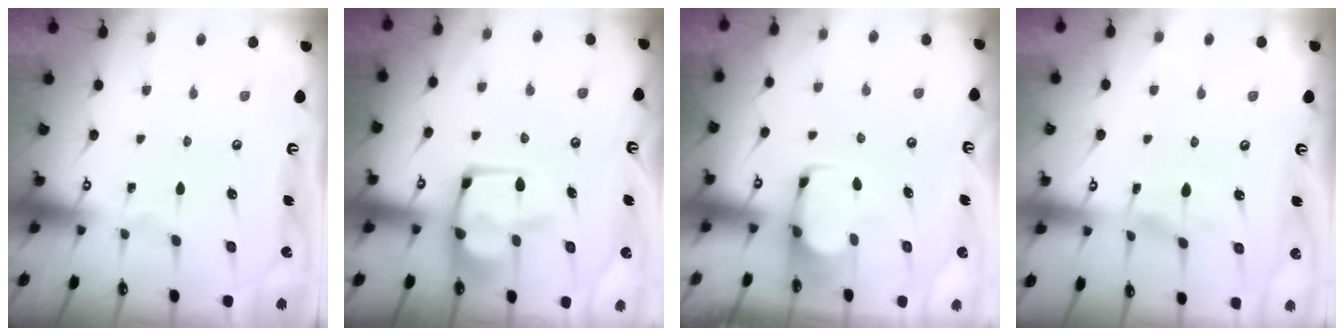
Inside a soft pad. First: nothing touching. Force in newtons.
{"total": 5.6, "press": 5.5, "slide": 0.8}
{"total": 1.7, "press": 1.5, "slide": 0.9}
{"total": 0.9, "press": 0.6, "slide": 0.7}